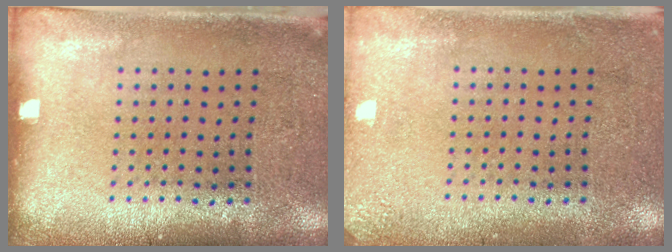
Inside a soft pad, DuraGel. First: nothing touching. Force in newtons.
{"total": 1.9, "press": 1.9, "slide": 0.2}